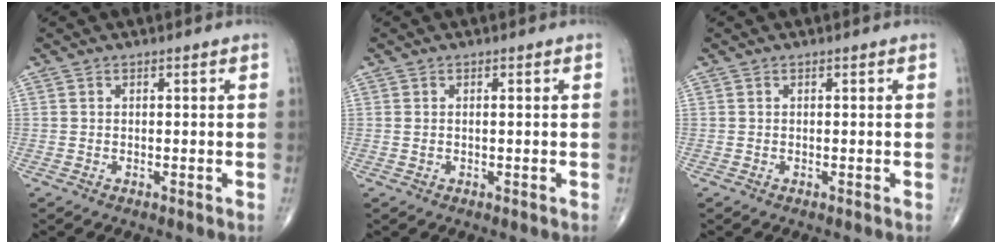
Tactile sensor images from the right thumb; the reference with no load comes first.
{"total": 0.9, "force": [0.2, 0.3, 0.8], "torque": [-0.023, 0.006, 0.007]}
{"total": 0.0}